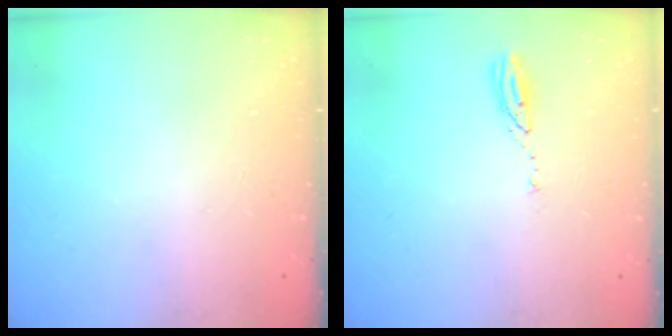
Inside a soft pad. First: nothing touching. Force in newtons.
{"total": 3.8, "press": 3.7, "slide": 0.4}